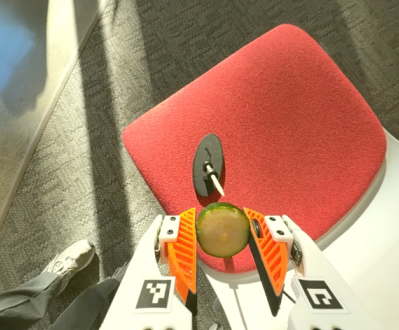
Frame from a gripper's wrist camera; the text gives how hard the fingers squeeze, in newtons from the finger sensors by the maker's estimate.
{"total": 7.6, "left": 7.9, "right": 7.2}